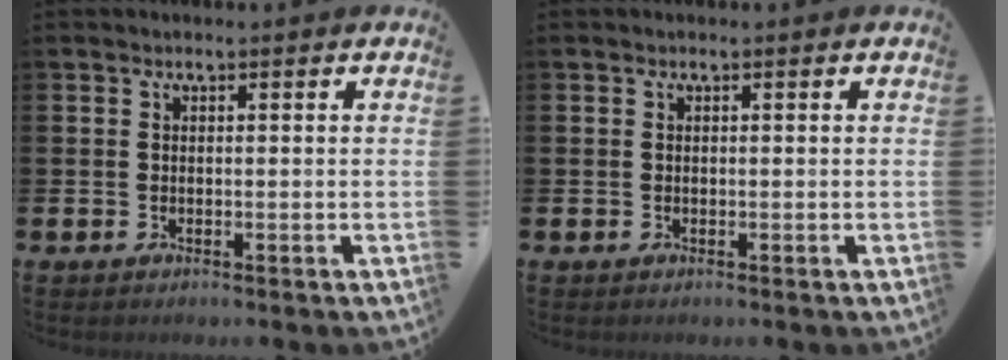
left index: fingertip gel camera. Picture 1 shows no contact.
{"total": 0.0}